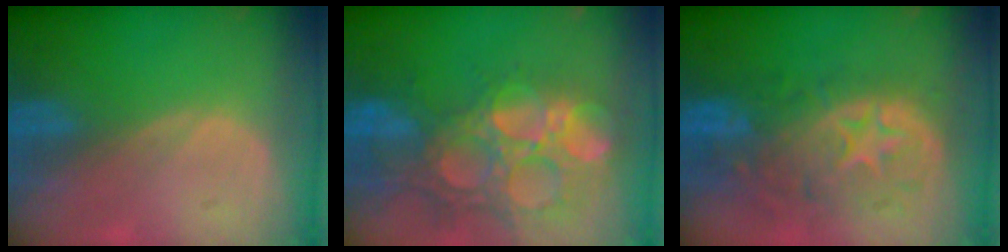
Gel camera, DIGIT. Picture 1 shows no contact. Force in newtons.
{"total": 14.9, "press": 12.3, "slide": 8.3}
{"total": 11.1, "press": 9.8, "slide": 5.2}